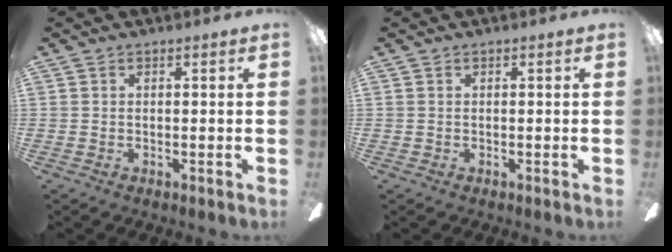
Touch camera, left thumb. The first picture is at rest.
{"total": 0.0}